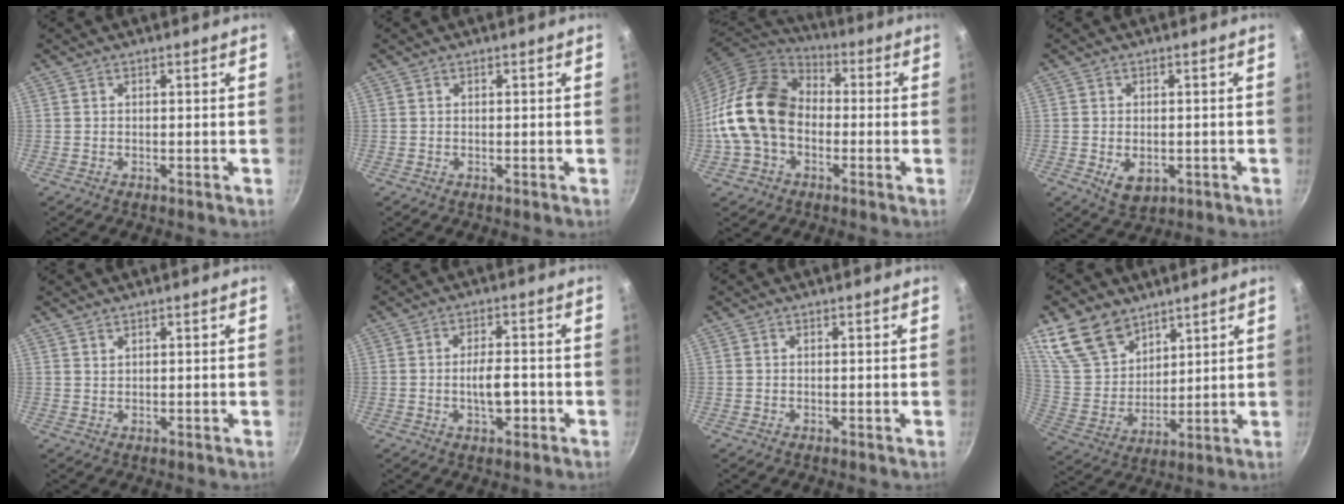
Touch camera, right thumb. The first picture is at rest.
{"total": 0.0}
{"total": 17.3, "force": [-1.8, 12.8, 11.5], "torque": [-0.187, 0.042, -0.046]}
{"total": 5.2, "force": [-1.2, 3.5, 3.6], "torque": [-0.049, -0.005, -0.009]}
{"total": 1.2, "force": [1.0, 0.3, 0.4], "torque": [-0.004, -0.007, 0.021]}
{"total": 5.8, "force": [-1.5, 2.7, 4.9], "torque": [-0.064, 0.016, -0.023]}
{"total": 0.0}
{"total": 14.0, "force": [9.6, 8.6, 5.5], "torque": [-0.076, -0.051, 0.196]}